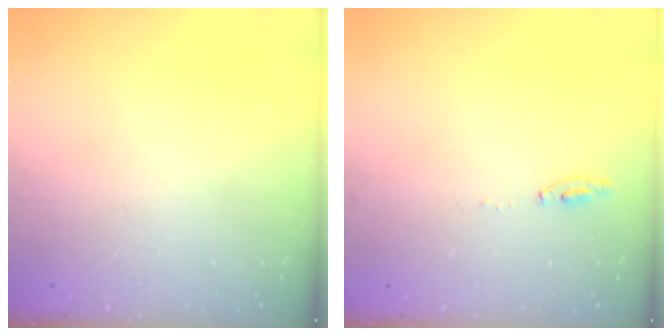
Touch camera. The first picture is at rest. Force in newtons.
{"total": 4.6, "press": 4.6, "slide": 0.5}